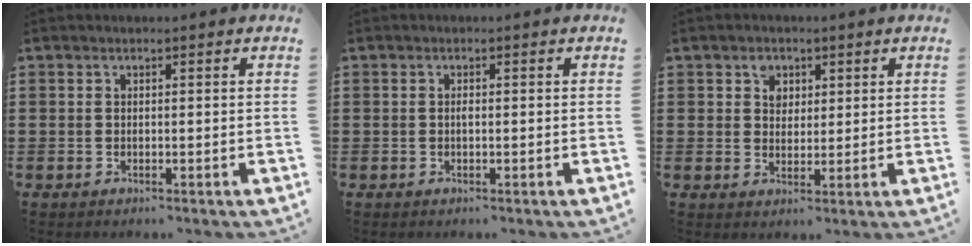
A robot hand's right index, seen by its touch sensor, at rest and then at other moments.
{"total": 0.7, "force": [-0.1, 0.2, 0.6], "torque": [-0.014, -0.004, -0.001]}
{"total": 2.8, "force": [1.4, 2.3, 1.0], "torque": [-0.029, 0.010, 0.023]}